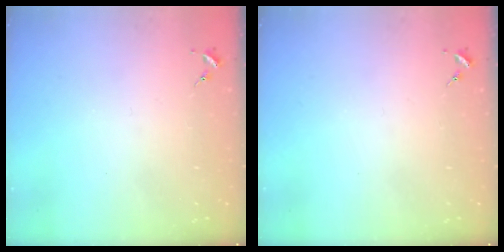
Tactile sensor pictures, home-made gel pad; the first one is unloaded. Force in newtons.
{"total": 0.0}